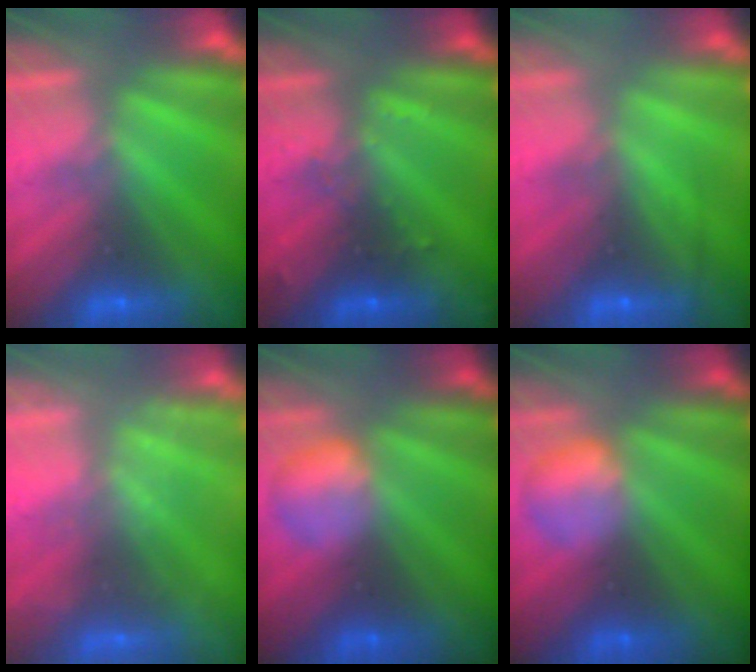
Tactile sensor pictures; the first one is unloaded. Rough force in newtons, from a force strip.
{"total": 2.9}
{"total": 2.2}
{"total": 2.3}
{"total": 2.4}
{"total": 2.4}